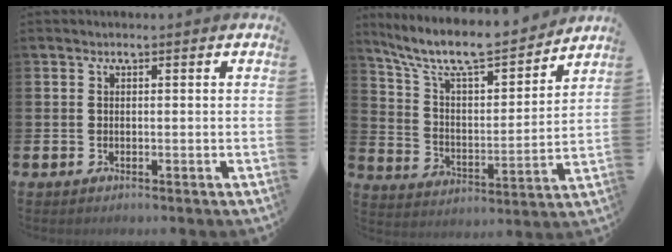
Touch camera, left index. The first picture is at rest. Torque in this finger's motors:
{"motor_torque": [0.01, -0.69, 0.85, 0.21]}